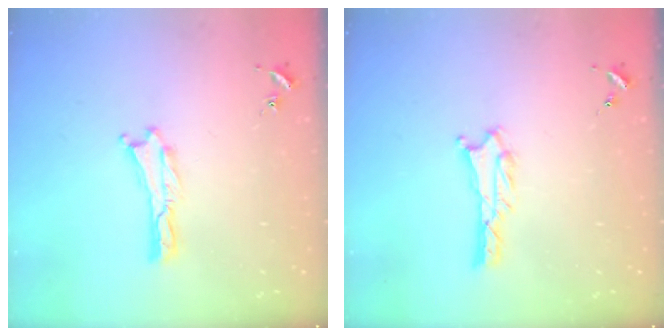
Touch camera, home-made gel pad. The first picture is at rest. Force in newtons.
{"total": 2.0, "press": 2.0, "slide": 0.3}